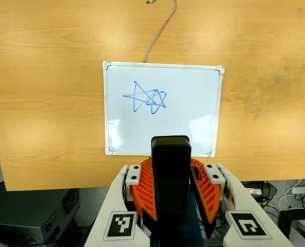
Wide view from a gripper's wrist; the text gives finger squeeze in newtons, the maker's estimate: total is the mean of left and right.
{"total": 5.7, "left": 5.1, "right": 6.4}